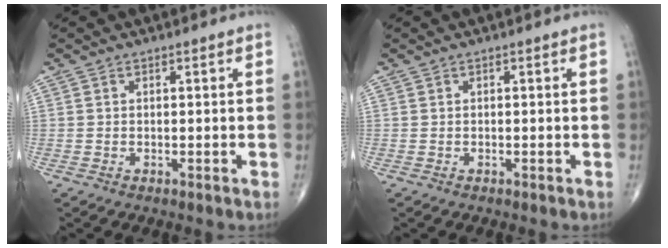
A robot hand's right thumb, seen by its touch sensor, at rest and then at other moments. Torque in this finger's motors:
{"motor_torque": [-0.04, -0.05, -0.01, 0.05, 0.01]}